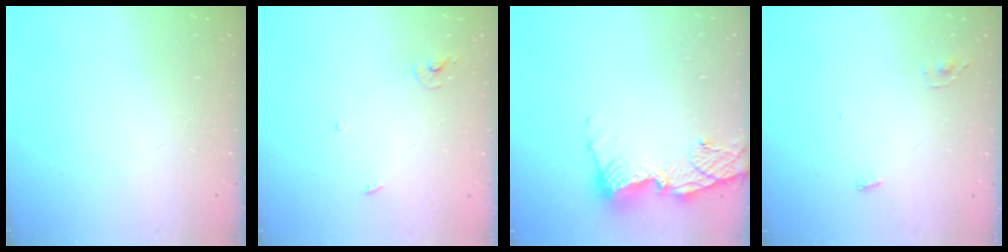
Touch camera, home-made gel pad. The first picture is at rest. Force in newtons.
{"total": 2.4, "press": 2.4, "slide": 0.1}
{"total": 13.3, "press": 13.2, "slide": 1.6}
{"total": 3.6, "press": 3.2, "slide": 1.6}